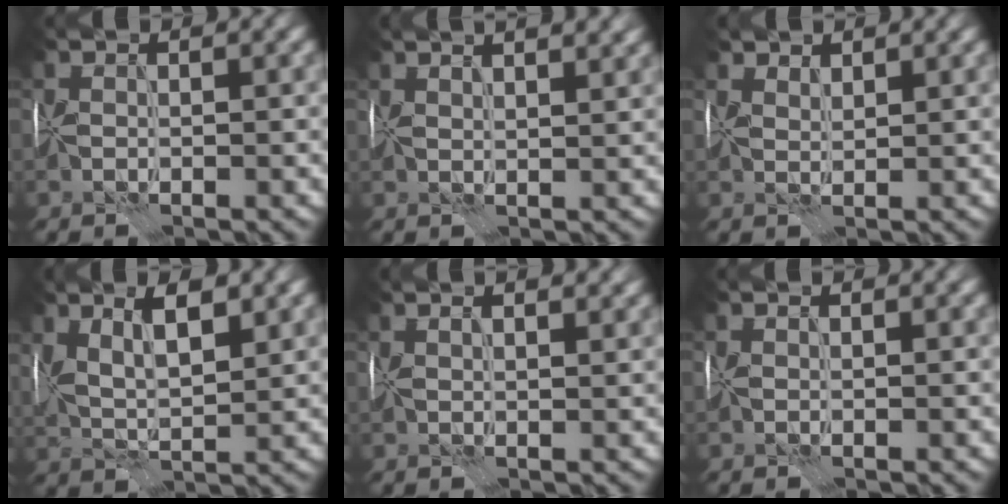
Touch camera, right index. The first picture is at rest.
{"total": 7.1, "force": [4.5, 2.9, 4.6], "torque": [-0.061, 0.041, 0.051]}
{"total": 2.3, "force": [2.1, 0.8, 0.7], "torque": [-0.015, -0.004, 0.043]}
{"total": 5.3, "force": [2.3, 2.0, 4.4], "torque": [-0.078, 0.003, 0.035]}
{"total": 5.4, "force": [3.1, 2.3, 3.7], "torque": [-0.048, 0.030, 0.034]}
{"total": 1.0, "force": [0.6, 0.5, 0.7], "torque": [-0.013, 0.000, 0.014]}